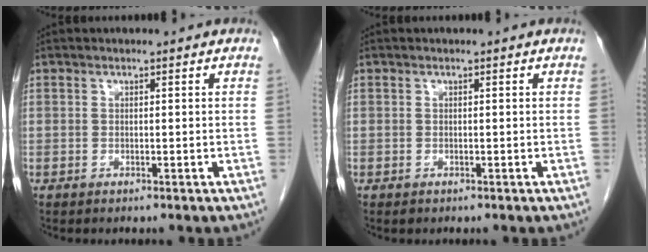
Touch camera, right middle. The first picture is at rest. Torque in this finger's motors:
{"motor_torque": [0.29, -0.05, 0.00, 0.01]}